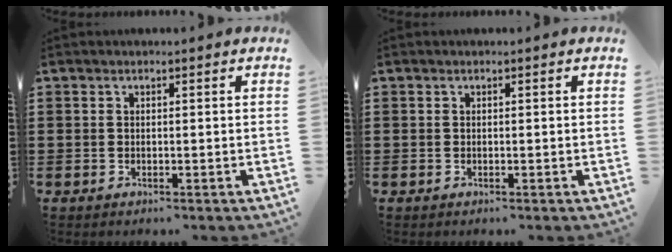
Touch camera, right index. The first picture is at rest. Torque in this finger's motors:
{"motor_torque": [-0.25, 0.27, 0.00, 0.00]}